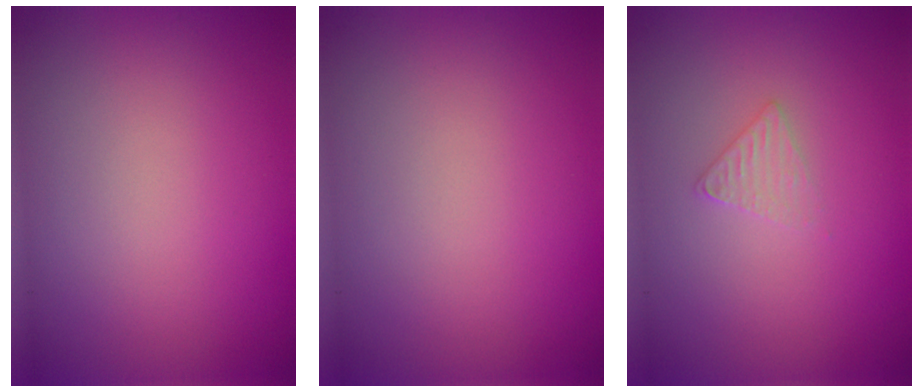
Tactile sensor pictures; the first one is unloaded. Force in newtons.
{"total": 0.0}
{"total": 1.4, "press": 1.3, "slide": 0.2}